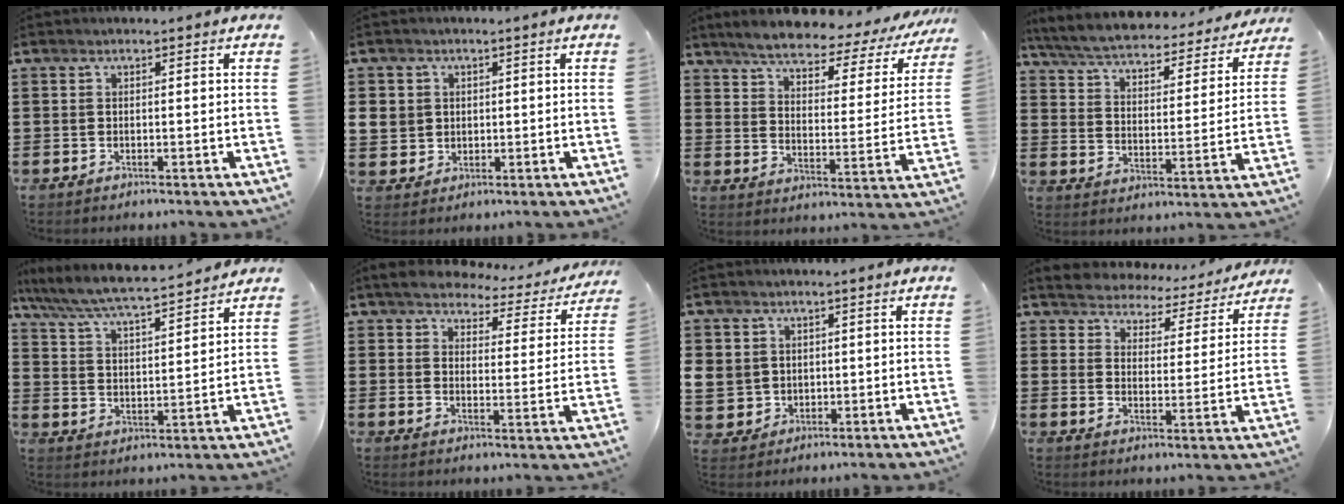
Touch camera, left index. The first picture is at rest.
{"total": 3.5, "force": [0.9, 3.3, 0.6], "torque": [-0.029, 0.010, 0.015]}
{"total": 4.9, "force": [4.5, 0.9, 1.9], "torque": [-0.063, -0.029, 0.070]}
{"total": 5.5, "force": [5.2, 0.5, 1.7], "torque": [-0.059, -0.037, 0.085]}
{"total": 6.2, "force": [5.8, 0.0, 2.0], "torque": [-0.064, -0.038, 0.096]}
{"total": 4.5, "force": [4.3, 0.9, 1.0], "torque": [-0.044, -0.027, 0.071]}
{"total": 4.3, "force": [0.7, 4.2, 0.5], "torque": [-0.038, 0.011, 0.010]}
{"total": 4.0, "force": [3.9, 0.4, -0.5], "torque": [-0.017, -0.035, 0.064]}